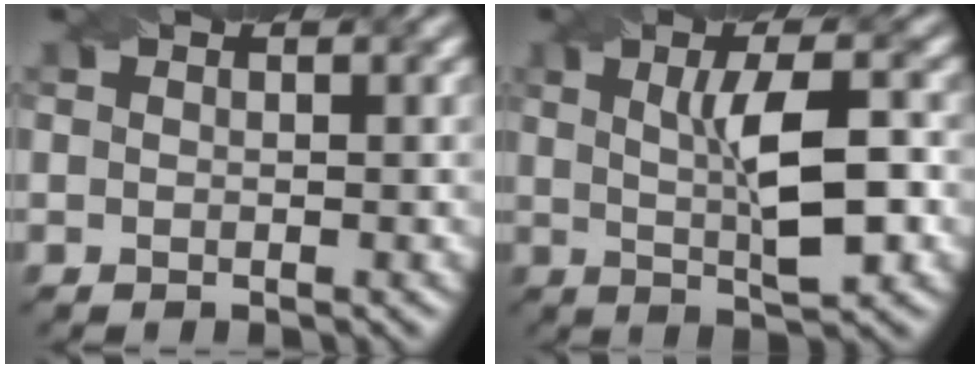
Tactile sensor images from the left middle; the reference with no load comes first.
{"total": 6.8, "force": [0.5, 1.7, 6.5], "torque": [-0.100, 0.007, 0.011]}